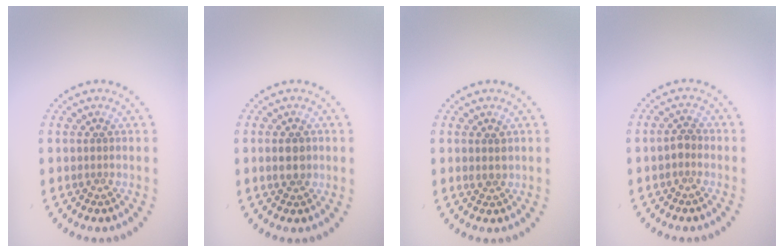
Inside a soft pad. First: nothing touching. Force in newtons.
{"total": 2.0, "press": 1.9, "slide": 0.4}
{"total": 1.1, "press": 1.0, "slide": 0.4}
{"total": 1.0, "press": 0.9, "slide": 0.3}